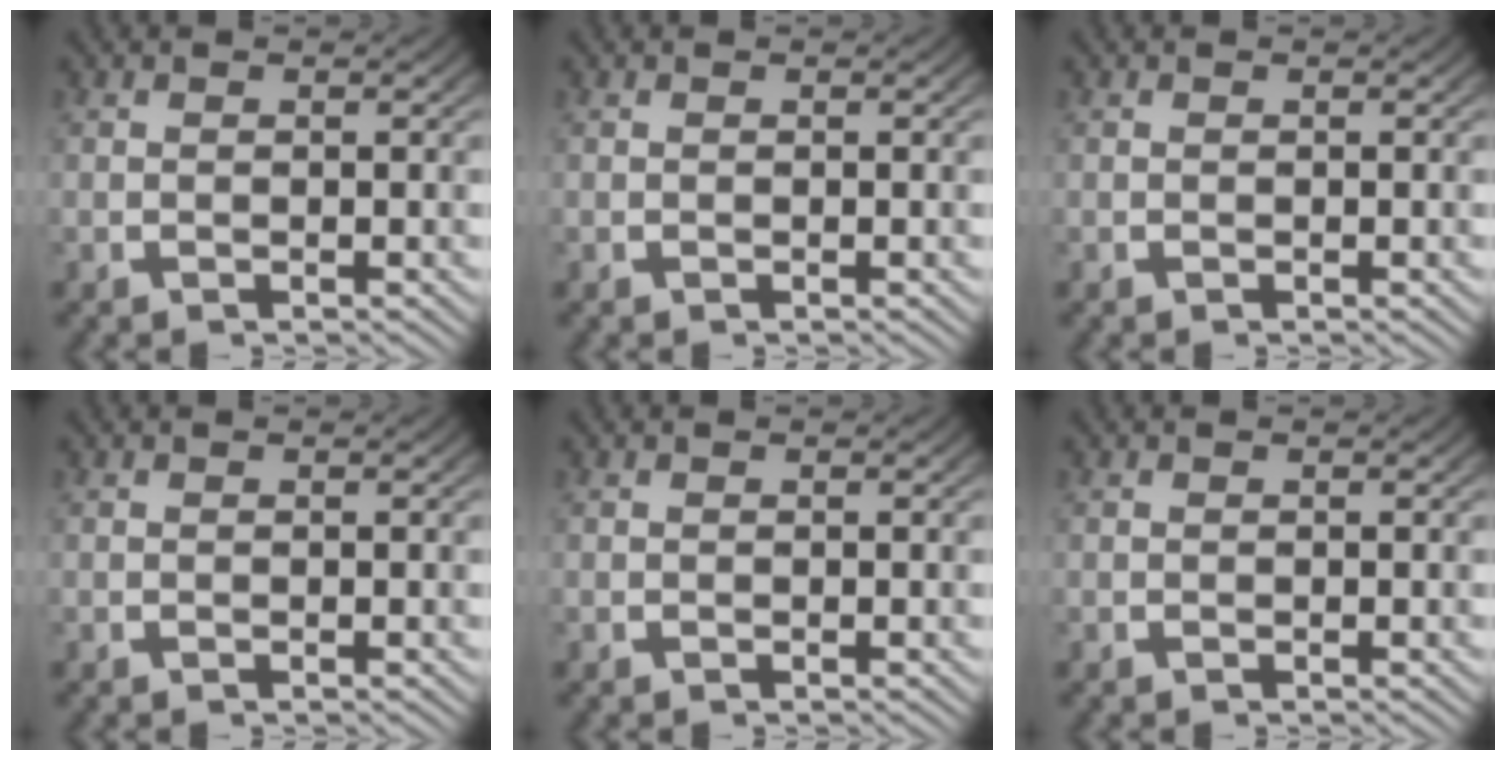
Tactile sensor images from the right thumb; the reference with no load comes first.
{"total": 0.0}
{"total": 0.0}
{"total": 0.0}
{"total": 0.0}
{"total": 0.0}